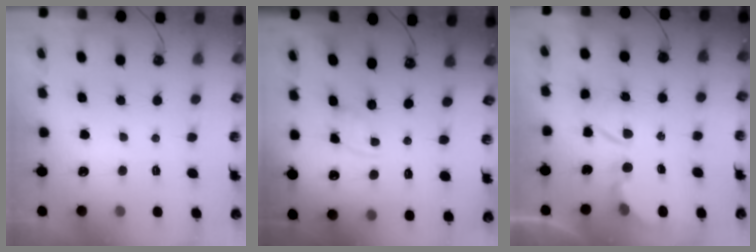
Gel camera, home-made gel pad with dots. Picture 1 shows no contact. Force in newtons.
{"total": 2.1, "press": 2.1, "slide": 0.0}
{"total": 6.2, "press": 6.2, "slide": 0.5}